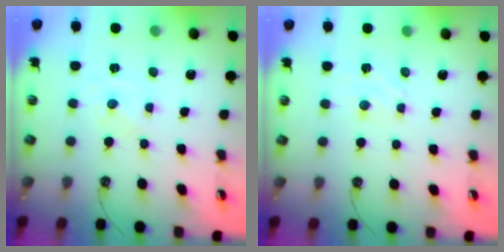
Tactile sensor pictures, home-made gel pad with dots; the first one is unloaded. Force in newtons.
{"total": 1.8, "press": 1.8, "slide": 0.3}